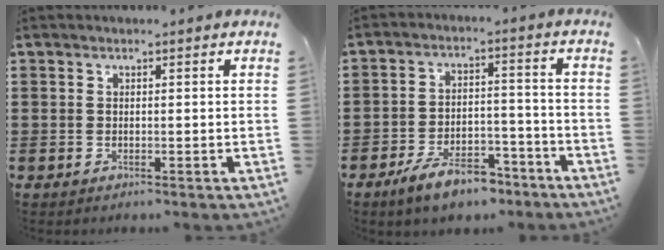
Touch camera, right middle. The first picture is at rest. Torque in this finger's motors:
{"motor_torque": [2.14, 0.00, 0.79, 0.19]}